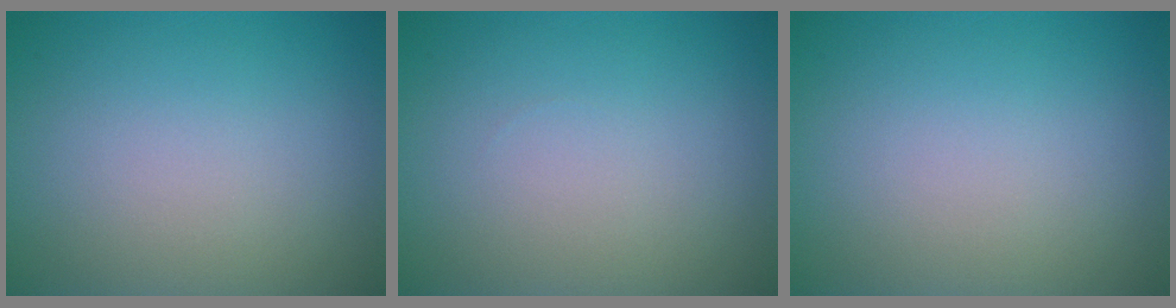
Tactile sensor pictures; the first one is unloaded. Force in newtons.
{"total": 0.0}
{"total": 0.0}